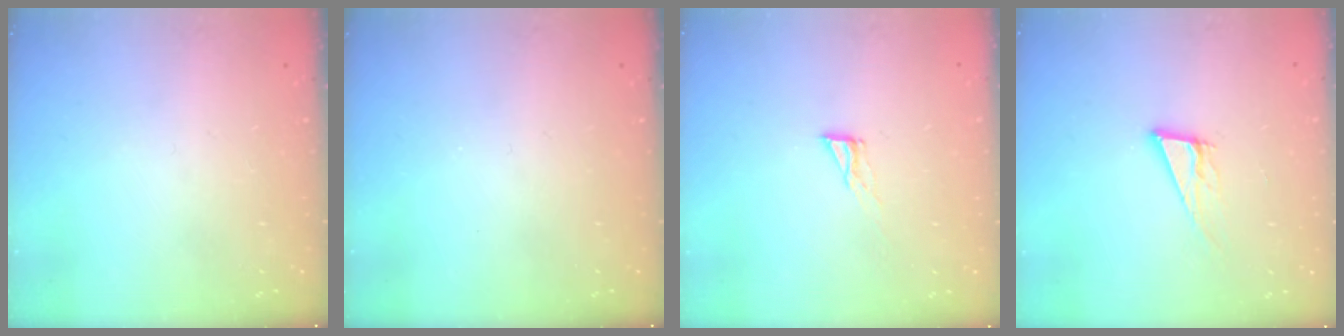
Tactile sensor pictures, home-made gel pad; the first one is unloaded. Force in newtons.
{"total": 0.0}
{"total": 4.3, "press": 4.2, "slide": 0.3}
{"total": 9.2, "press": 8.4, "slide": 3.5}